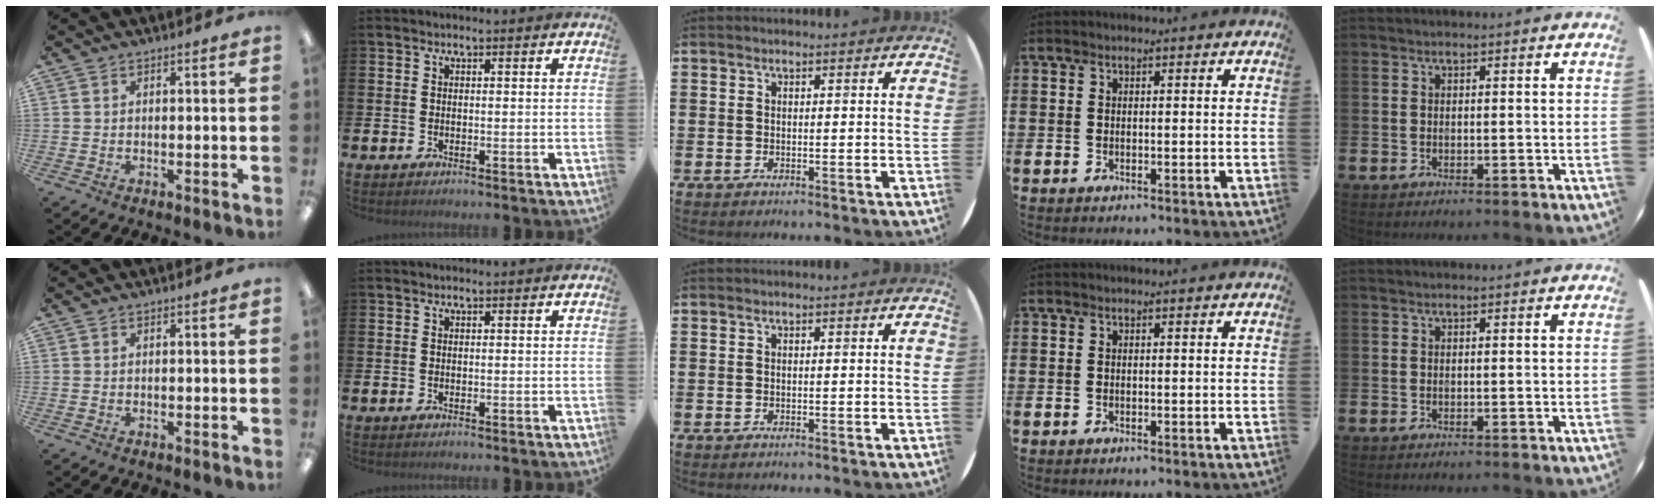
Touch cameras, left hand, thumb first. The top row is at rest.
{}